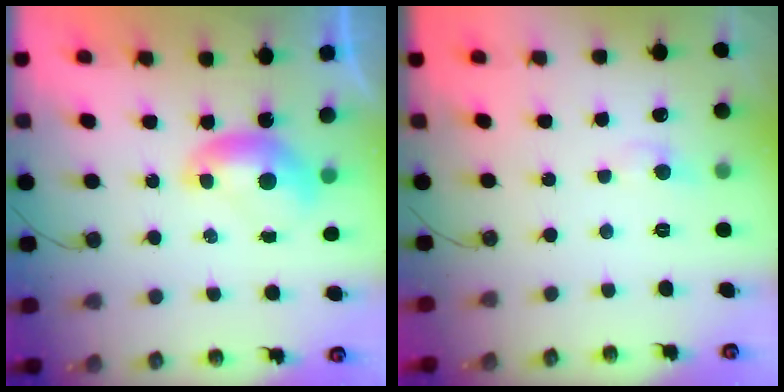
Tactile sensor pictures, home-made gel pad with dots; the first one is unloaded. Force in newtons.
{"total": 2.7, "press": 2.6, "slide": 0.8}